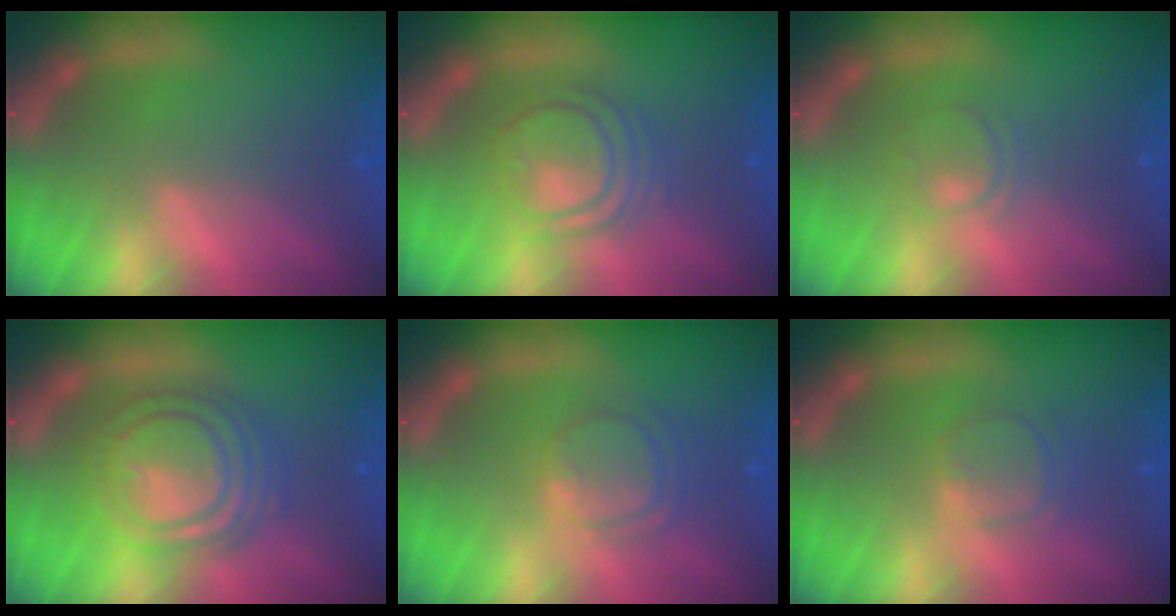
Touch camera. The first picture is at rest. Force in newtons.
{"total": 6.0}
{"total": 2.0}
{"total": 9.5}
{"total": 4.5}
{"total": 3.0}